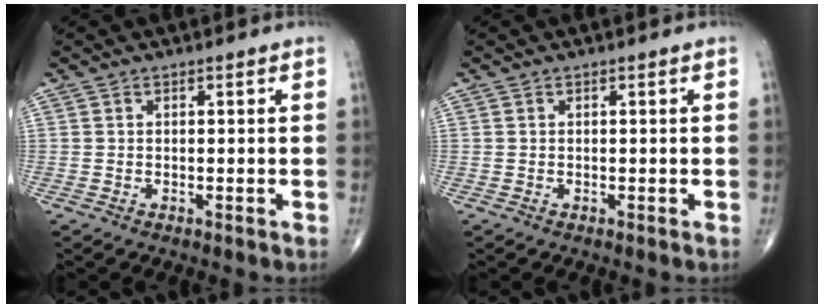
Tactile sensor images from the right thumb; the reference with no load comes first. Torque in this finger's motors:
{"motor_torque": [-0.08, 0.08, -0.02, 0.00, 0.03]}